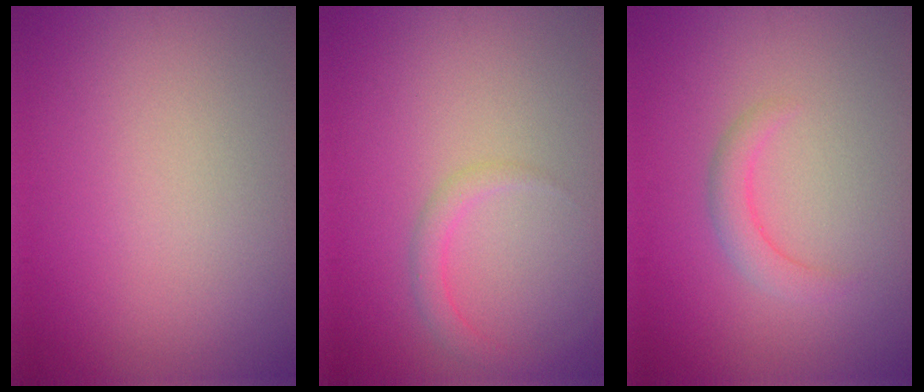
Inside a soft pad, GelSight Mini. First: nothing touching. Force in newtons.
{"total": 1.6, "press": 1.6, "slide": 0.1}
{"total": 1.9, "press": 1.9, "slide": 0.3}